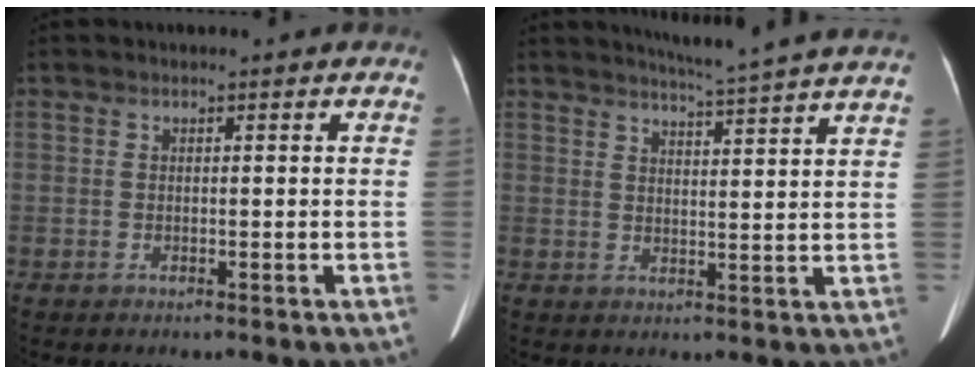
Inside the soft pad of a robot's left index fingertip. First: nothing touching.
{"total": 12.4, "force": [11.4, -1.6, 4.7], "torque": [-0.079, -0.021, 0.136]}